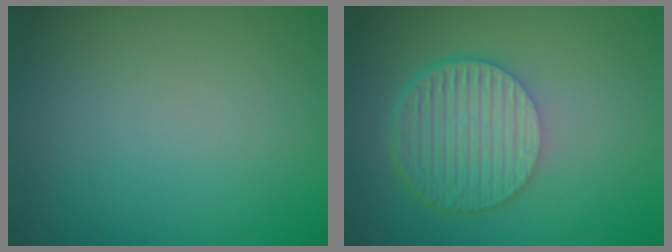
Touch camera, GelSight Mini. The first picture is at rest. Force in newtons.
{"total": 6.4, "press": 4.5, "slide": 4.5}